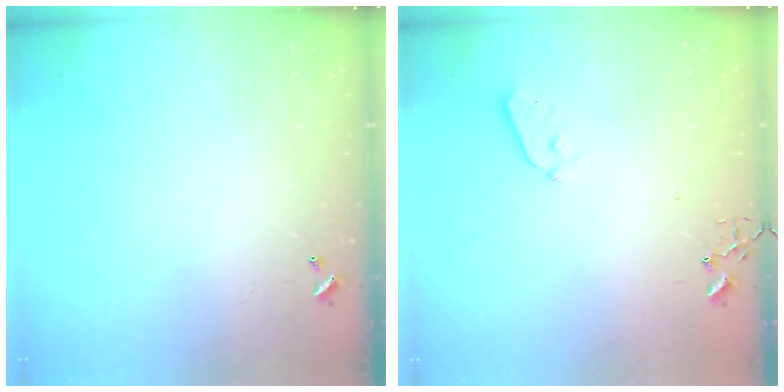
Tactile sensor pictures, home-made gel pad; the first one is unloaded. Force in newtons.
{"total": 4.3, "press": 4.3, "slide": 0.7}